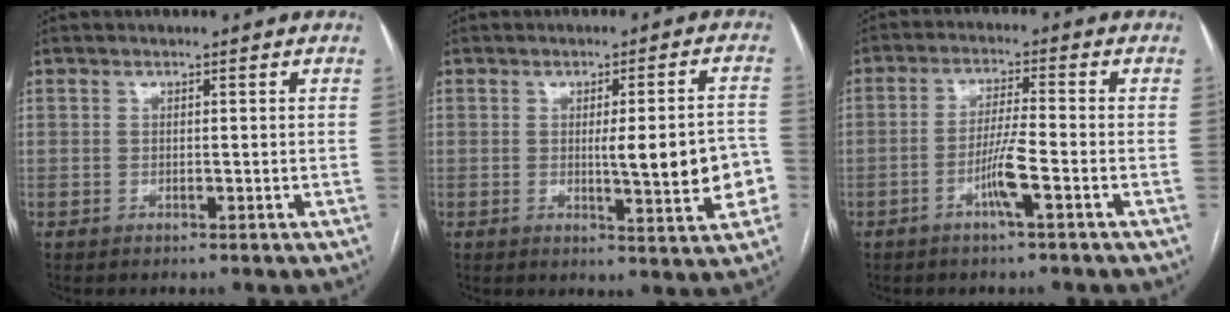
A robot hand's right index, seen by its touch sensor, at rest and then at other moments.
{"total": 9.9, "force": [-1.5, 1.7, 9.6], "torque": [-0.117, 0.005, -0.016]}
{"total": 5.3, "force": [-2.3, -0.3, 4.8], "torque": [-0.096, -0.002, -0.043]}